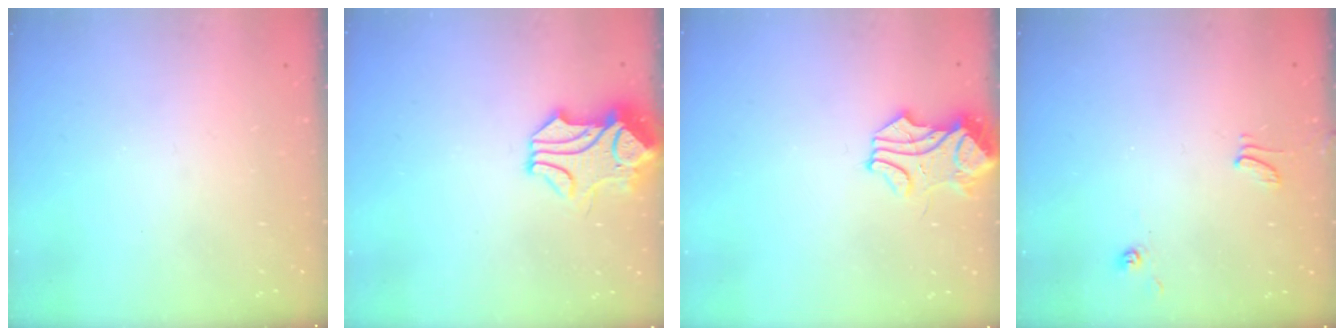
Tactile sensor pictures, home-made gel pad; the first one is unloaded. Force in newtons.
{"total": 1.3, "press": 0.7, "slide": 1.1}
{"total": 1.7, "press": 1.5, "slide": 0.8}
{"total": 0.8, "press": 0.6, "slide": 0.4}